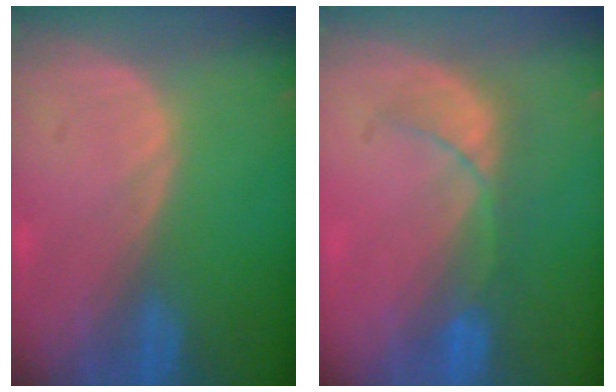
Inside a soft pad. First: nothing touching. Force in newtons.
{"total": 5.1, "press": 5.1, "slide": 0.7}